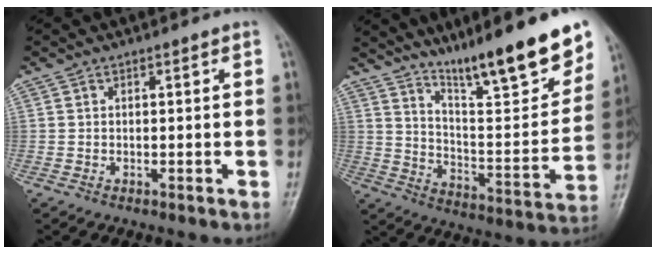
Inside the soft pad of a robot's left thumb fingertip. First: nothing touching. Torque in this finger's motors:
{"motor_torque": [0.89, 0.61, 1.28, -1.49, 0.13]}